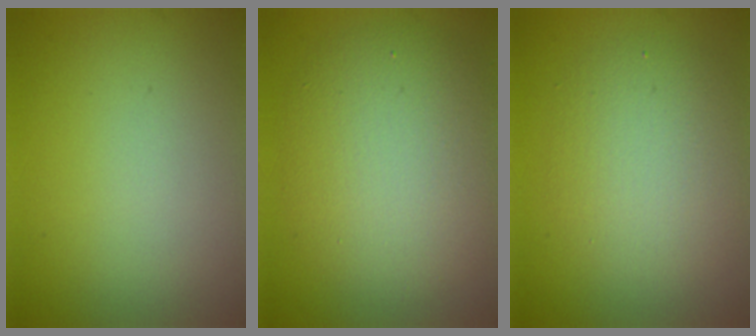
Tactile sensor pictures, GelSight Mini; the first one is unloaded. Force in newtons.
{"total": 7.3, "press": 7.3, "slide": 0.4}
{"total": 4.5, "press": 4.5, "slide": 0.5}